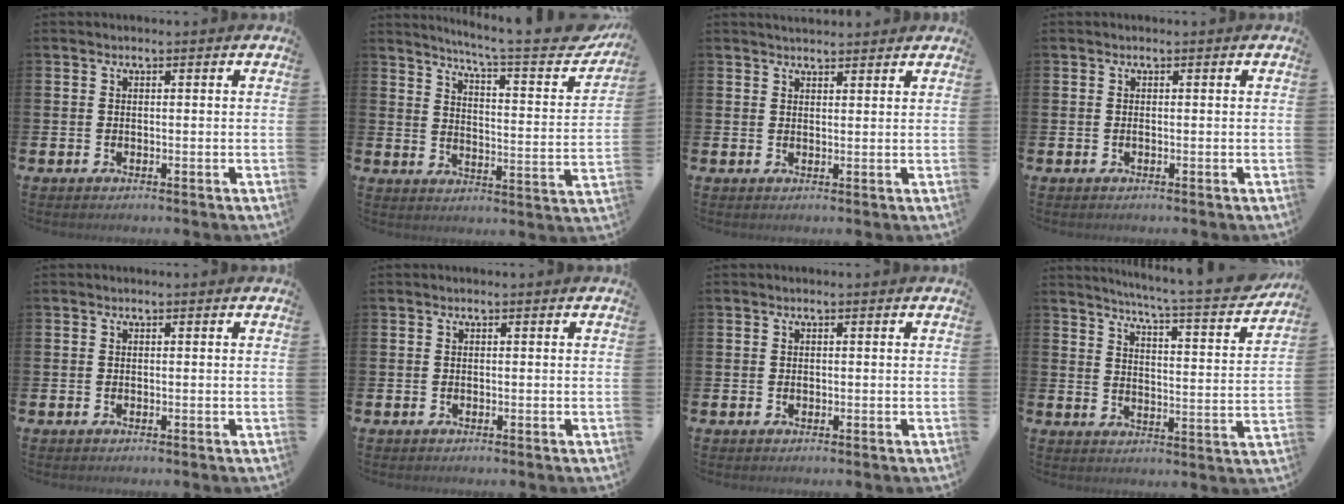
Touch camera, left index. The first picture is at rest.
{"total": 7.0, "force": [5.9, 0.1, 3.8], "torque": [-0.065, -0.057, 0.088]}
{"total": 2.5, "force": [2.5, 0.4, 0.1], "torque": [0.002, -0.012, 0.043]}
{"total": 0.0}
{"total": 0.0}
{"total": 0.0}
{"total": 0.0}
{"total": 6.2, "force": [5.6, -0.4, 2.5], "torque": [-0.055, -0.053, 0.087]}